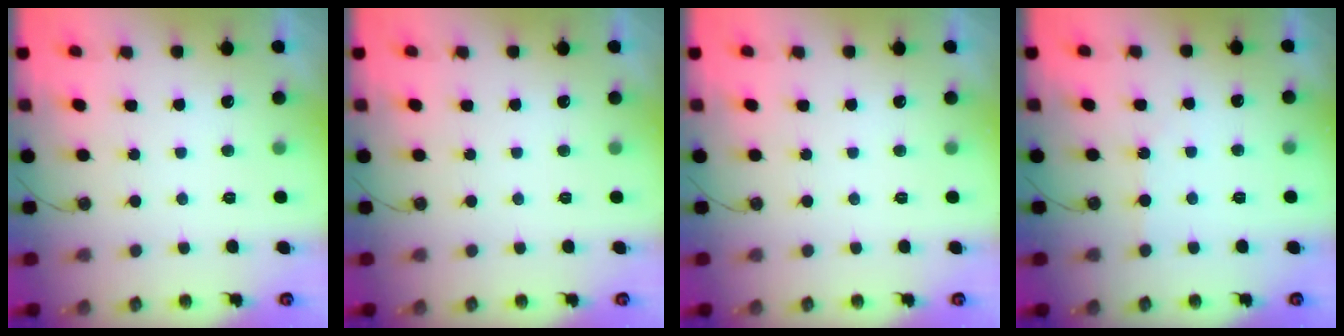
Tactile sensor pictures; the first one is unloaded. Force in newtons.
{"total": 0.0}
{"total": 0.0}
{"total": 2.4, "press": 2.4, "slide": 0.4}